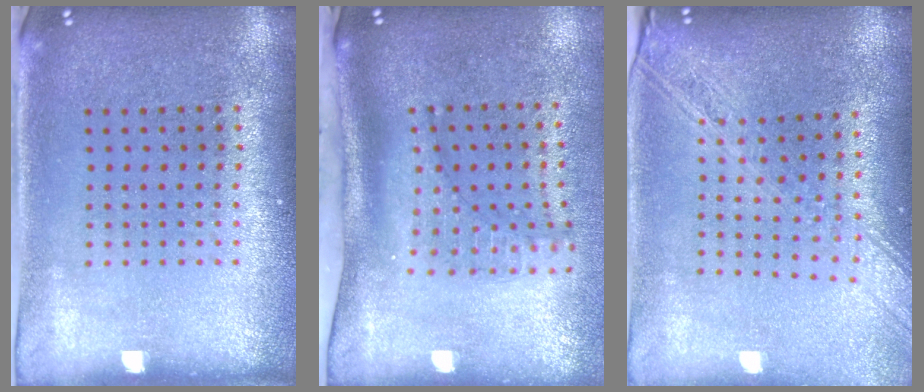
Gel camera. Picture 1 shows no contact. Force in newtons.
{"total": 1.9, "press": 1.4, "slide": 1.3}
{"total": 2.1, "press": 1.8, "slide": 1.1}